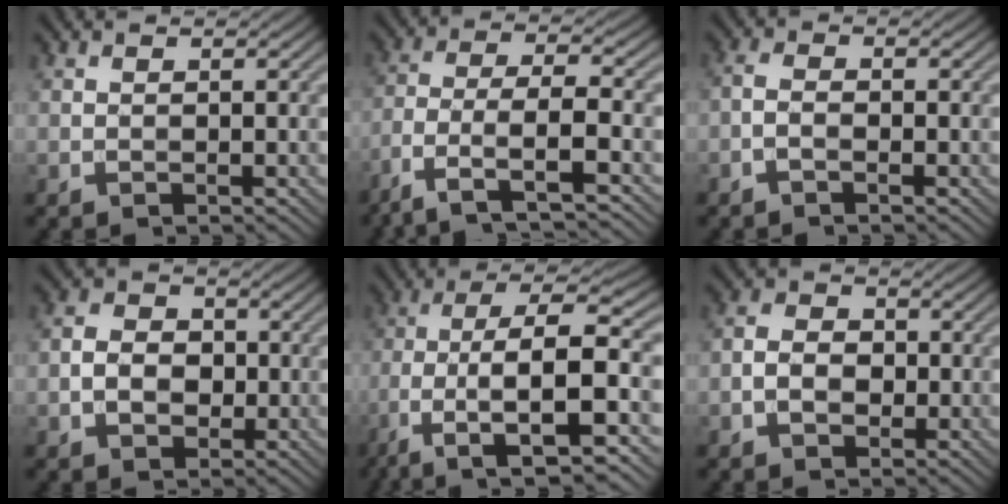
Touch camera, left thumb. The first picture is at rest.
{"total": 7.7, "force": [-4.9, 1.9, 5.6], "torque": [-0.110, 0.000, -0.099]}
{"total": 1.7, "force": [-0.9, 0.5, 1.3], "torque": [-0.029, 0.003, -0.024]}
{"total": 4.4, "force": [-1.0, 3.5, 2.6], "torque": [-0.045, -0.004, -0.025]}
{"total": 11.9, "force": [-4.0, 3.9, 10.5], "torque": [-0.195, -0.001, -0.071]}
{"total": 3.7, "force": [-1.1, 2.7, 2.3], "torque": [-0.041, 0.002, -0.029]}